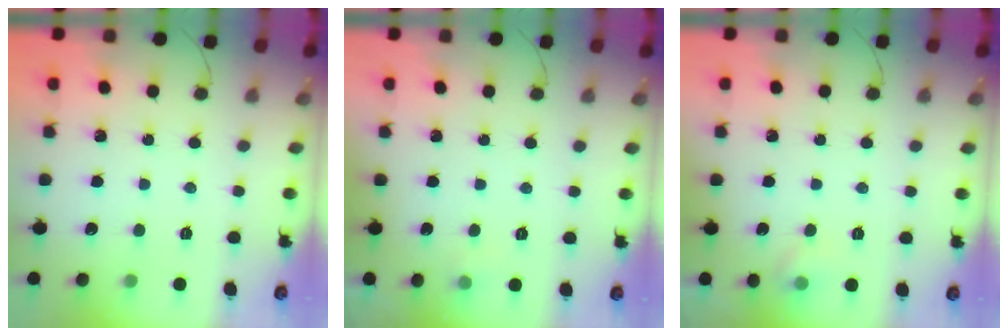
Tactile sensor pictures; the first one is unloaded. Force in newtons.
{"total": 4.4, "press": 3.0, "slide": 3.2}
{"total": 5.4, "press": 5.3, "slide": 1.1}